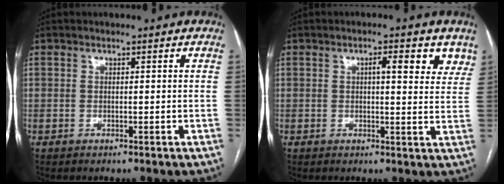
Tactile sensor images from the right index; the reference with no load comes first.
{"total": 5.4, "force": [2.9, 1.5, 4.3], "torque": [-0.047, 0.005, 0.032]}